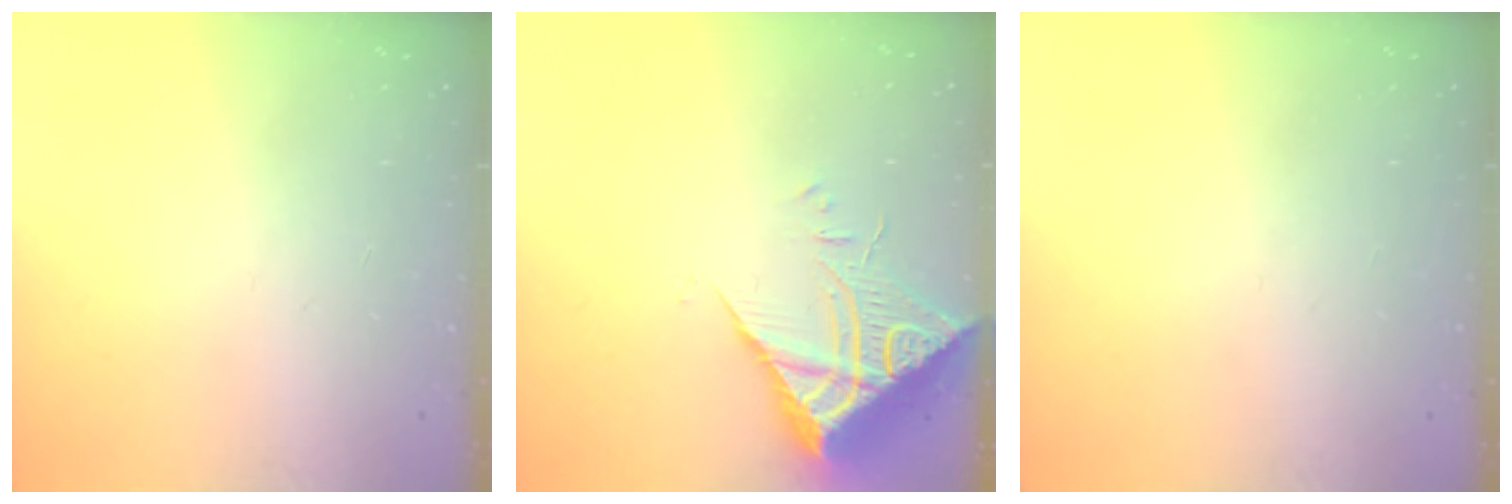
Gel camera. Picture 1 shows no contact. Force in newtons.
{"total": 10.5, "press": 10.4, "slide": 1.0}
{"total": 0.0}